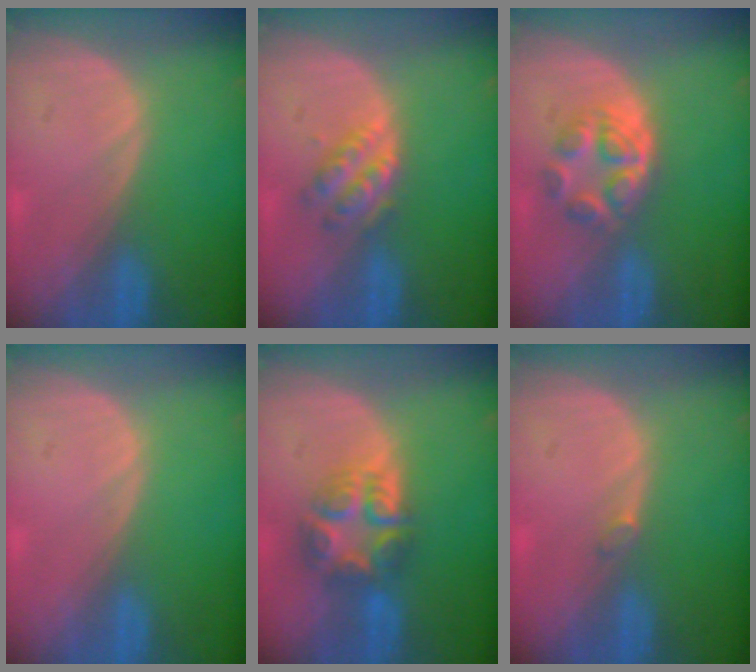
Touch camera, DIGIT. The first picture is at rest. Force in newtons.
{"total": 4.8, "press": 4.2, "slide": 2.3}
{"total": 6.3, "press": 5.3, "slide": 3.3}
{"total": 0.0}
{"total": 7.7, "press": 6.7, "slide": 3.8}
{"total": 0.8, "press": 0.8, "slide": 0.2}